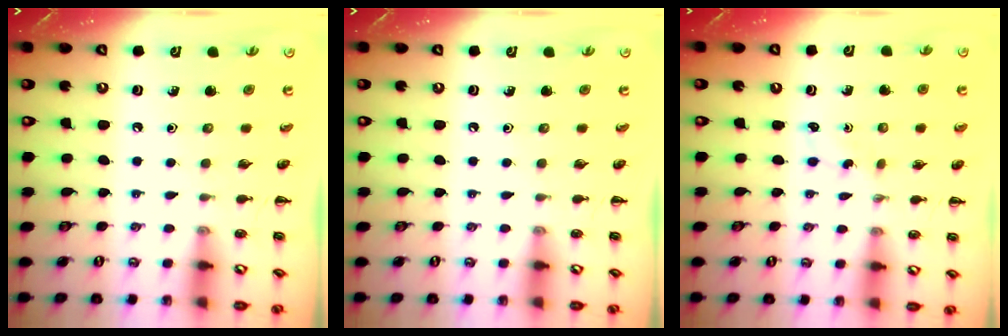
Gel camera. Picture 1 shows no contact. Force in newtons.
{"total": 0.0}
{"total": 2.7, "press": 2.5, "slide": 0.9}